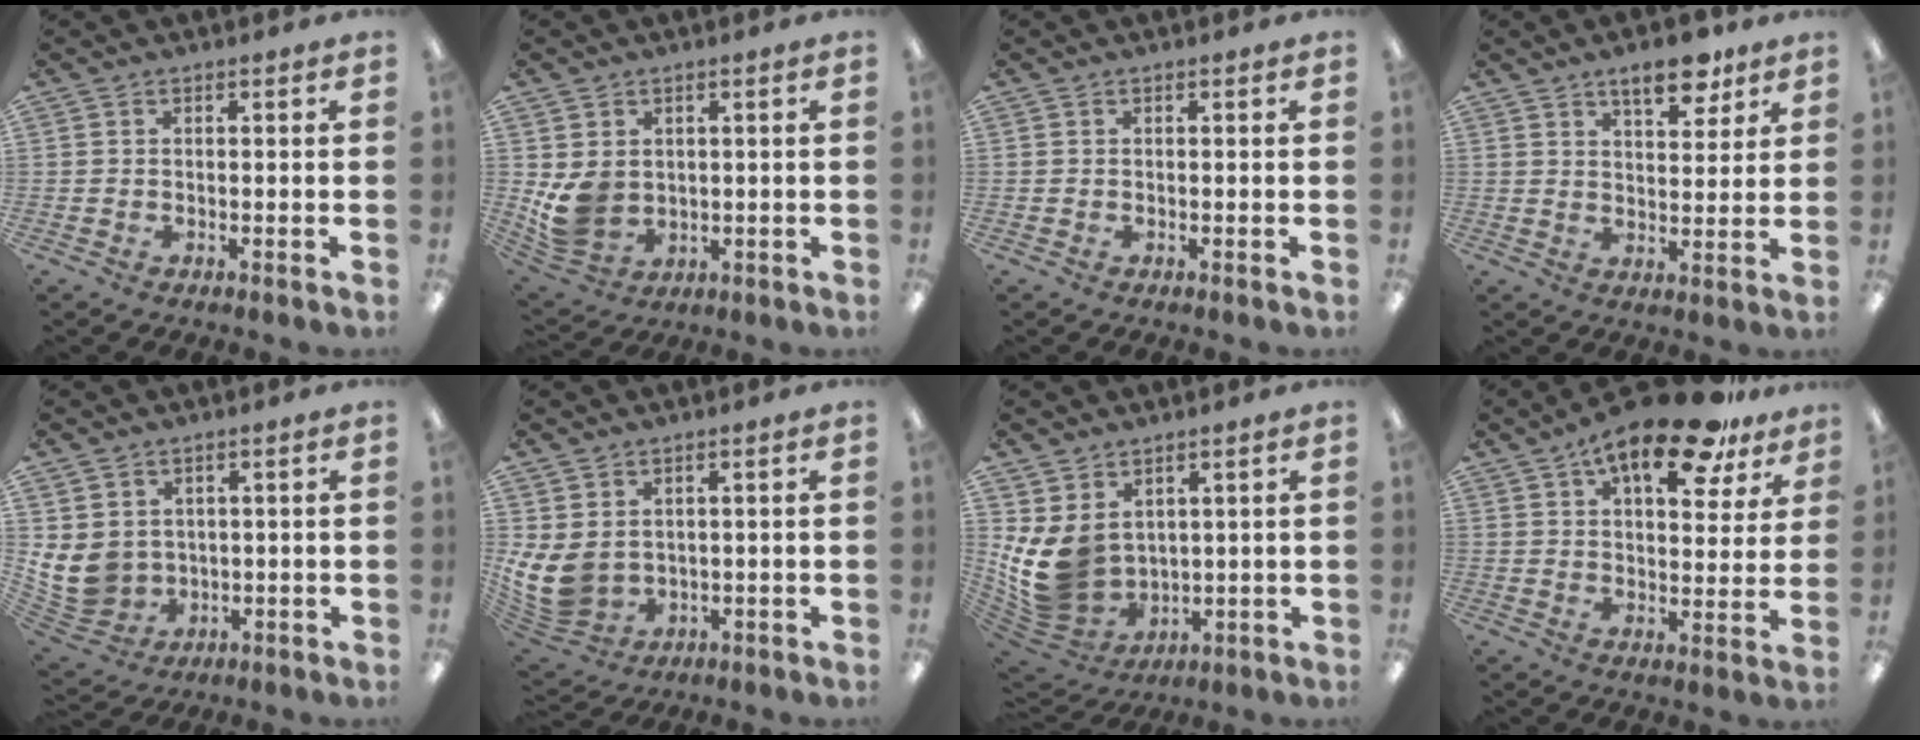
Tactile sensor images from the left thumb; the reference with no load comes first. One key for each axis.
{"total": 7.7, "fx": 1.2, "fy": 6.5, "fz": 4.0, "tx": -0.089, "ty": -0.003, "tz": 0.026}
{"total": 0.0}
{"total": 9.5, "fx": 6.4, "fy": 4.1, "fz": 5.7, "tx": -0.062, "ty": -0.035, "tz": 0.104}
{"total": 8.7, "fx": 1.3, "fy": 7.8, "fz": 3.6, "tx": -0.112, "ty": -0.011, "tz": 0.031}
{"total": 9.0, "fx": 1.7, "fy": 6.9, "fz": 5.5, "tx": -0.142, "ty": -0.013, "tz": 0.039}
{"total": 11.7, "fx": 2.8, "fy": 9.4, "fz": 6.4, "tx": -0.175, "ty": -0.031, "tz": 0.060}
{"total": 17.3, "fx": 11.3, "fy": 6.3, "fz": 11.5, "tx": -0.167, "ty": -0.056, "tz": 0.181}